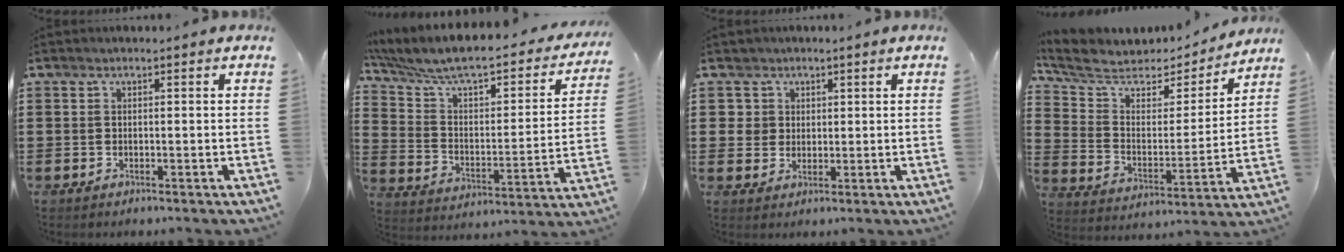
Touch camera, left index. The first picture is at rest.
{"total": 7.0, "force": [5.8, 1.4, 3.6], "torque": [-0.098, -0.051, 0.093]}
{"total": 3.9, "force": [1.6, 3.6, 0.0], "torque": [-0.013, 0.010, 0.027]}
{"total": 6.3, "force": [5.3, 2.7, 2.3], "torque": [-0.076, -0.037, 0.088]}